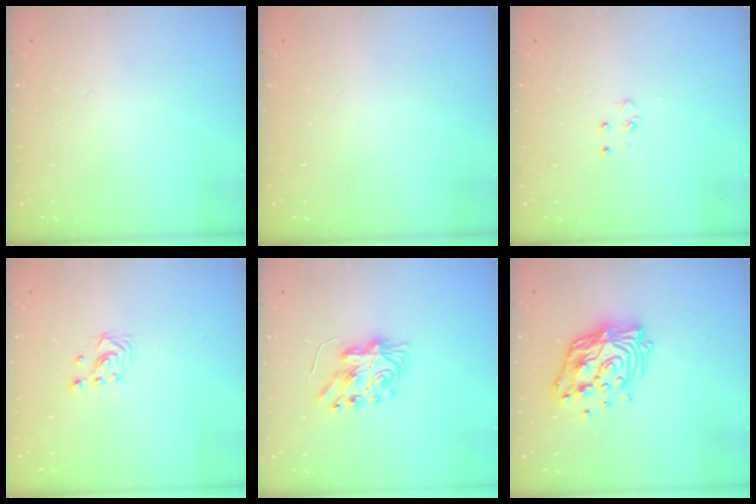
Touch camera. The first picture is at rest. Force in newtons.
{"total": 0.0}
{"total": 3.6, "press": 3.6, "slide": 0.4}
{"total": 3.3, "press": 3.3, "slide": 0.2}
{"total": 7.4, "press": 7.4, "slide": 0.2}
{"total": 16.1, "press": 16.0, "slide": 1.3}